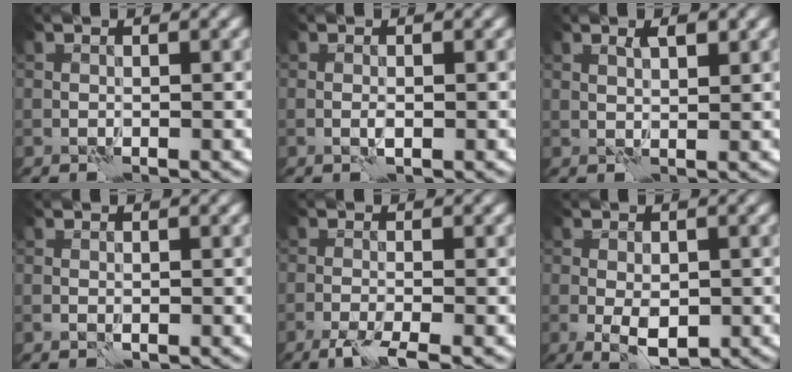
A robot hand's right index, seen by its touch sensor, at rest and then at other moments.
{"total": 0.7, "force": [-0.2, 0.1, 0.7], "torque": [-0.018, -0.001, -0.004]}
{"total": 1.6, "force": [1.0, 0.5, 1.2], "torque": [-0.023, -0.003, 0.018]}
{"total": 0.6, "force": [-0.2, 0.3, 0.5], "torque": [-0.010, -0.001, -0.004]}
{"total": 3.6, "force": [-2.6, 0.4, 2.6], "torque": [-0.050, -0.003, -0.054]}
{"total": 3.8, "force": [-1.0, 1.9, 3.2], "torque": [-0.057, -0.006, -0.014]}